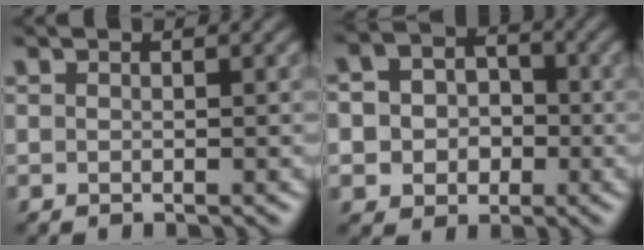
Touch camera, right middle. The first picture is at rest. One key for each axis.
{"total": 6.9, "fx": -0.5, "fy": 6.3, "fz": 2.7, "tx": -0.047, "ty": 0.013, "tz": -0.031}